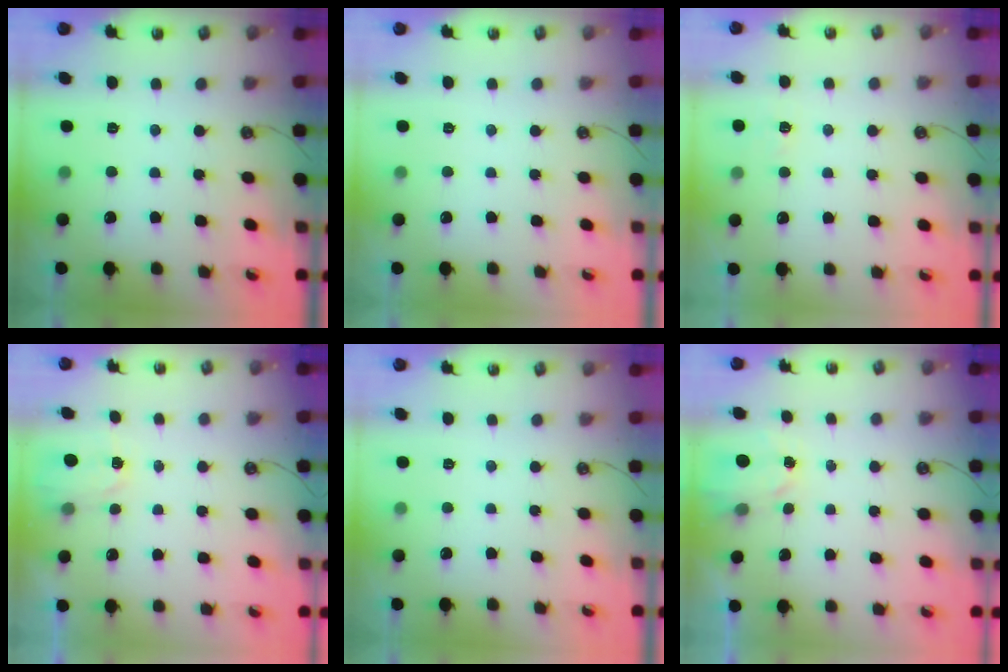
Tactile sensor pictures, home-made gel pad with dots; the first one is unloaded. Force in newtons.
{"total": 0.0}
{"total": 2.8, "press": 2.8, "slide": 0.4}
{"total": 2.4, "press": 2.4, "slide": 0.3}
{"total": 0.0}
{"total": 2.1, "press": 2.1, "slide": 0.4}